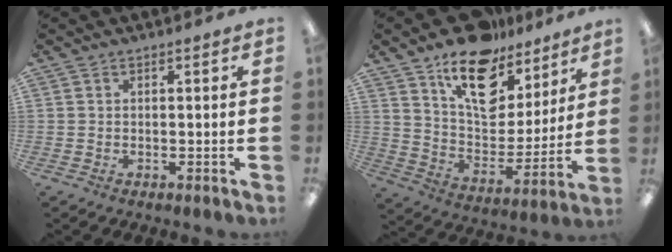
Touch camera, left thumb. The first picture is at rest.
{"total": 18.0, "force": [12.0, 10.2, 8.6], "torque": [-0.138, -0.076, 0.214]}